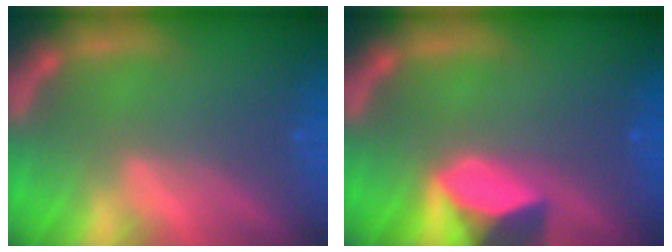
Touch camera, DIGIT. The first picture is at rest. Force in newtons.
{"total": 5.9}